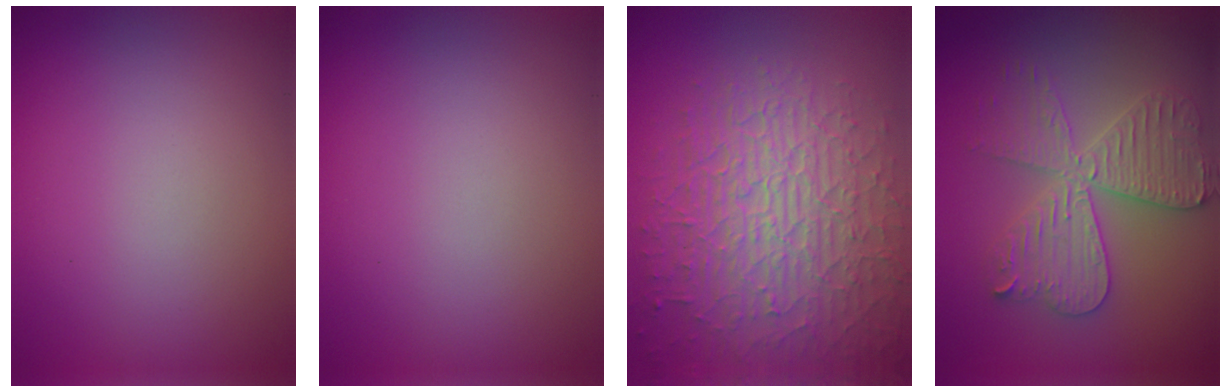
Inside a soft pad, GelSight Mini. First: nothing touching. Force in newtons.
{"total": 0.0}
{"total": 8.9, "press": 6.2, "slide": 6.4}
{"total": 5.5, "press": 5.5, "slide": 0.8}